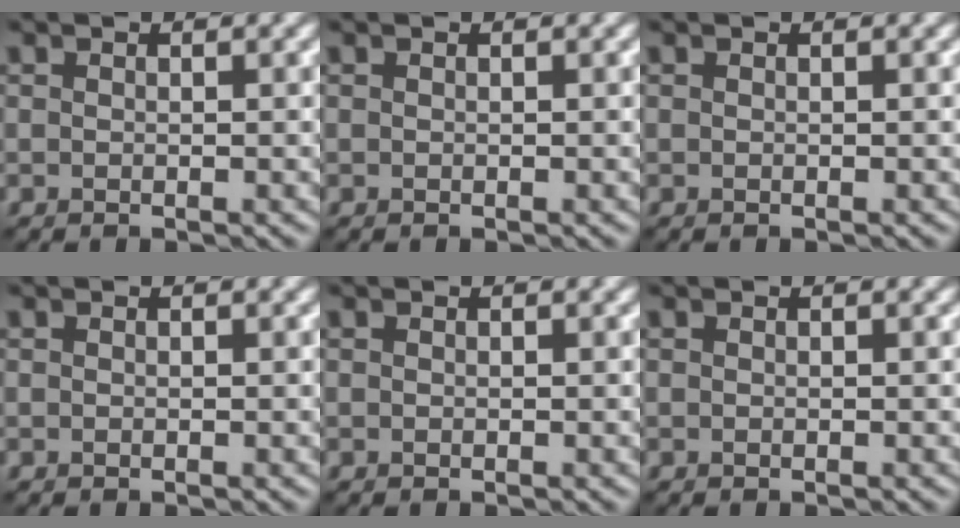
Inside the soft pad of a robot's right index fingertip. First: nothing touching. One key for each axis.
{"total": 0.0}
{"total": 0.0}
{"total": 0.0}
{"total": 0.0}
{"total": 0.0}